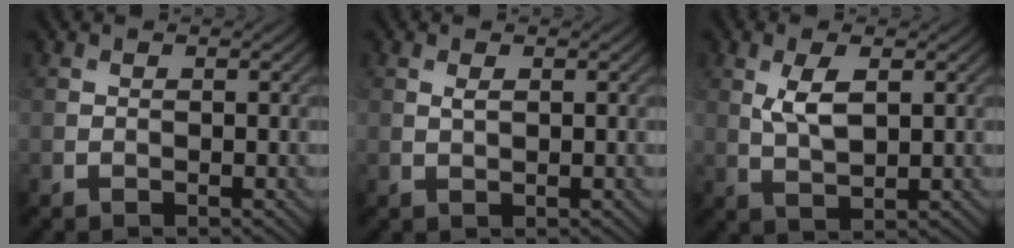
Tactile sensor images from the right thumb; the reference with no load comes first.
{"total": 1.1, "force": [0.4, 0.4, 0.9], "torque": [-0.024, 0.000, 0.009]}
{"total": 4.6, "force": [1.3, 1.9, 4.0], "torque": [-0.091, 0.000, 0.029]}